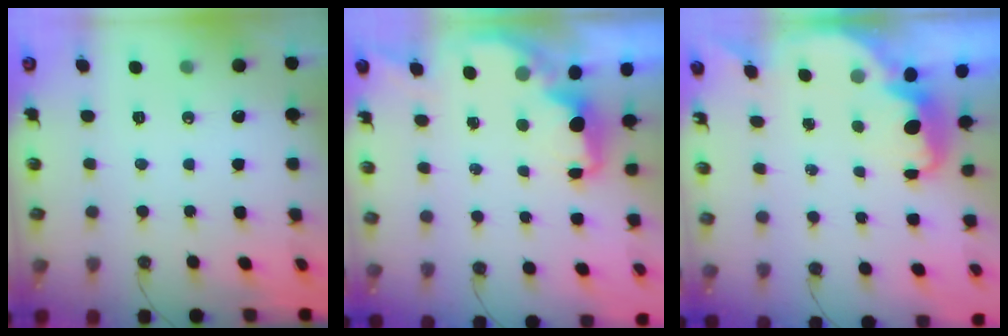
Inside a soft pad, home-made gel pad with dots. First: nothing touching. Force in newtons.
{"total": 2.1, "press": 2.0, "slide": 0.8}
{"total": 2.5, "press": 2.5, "slide": 0.6}